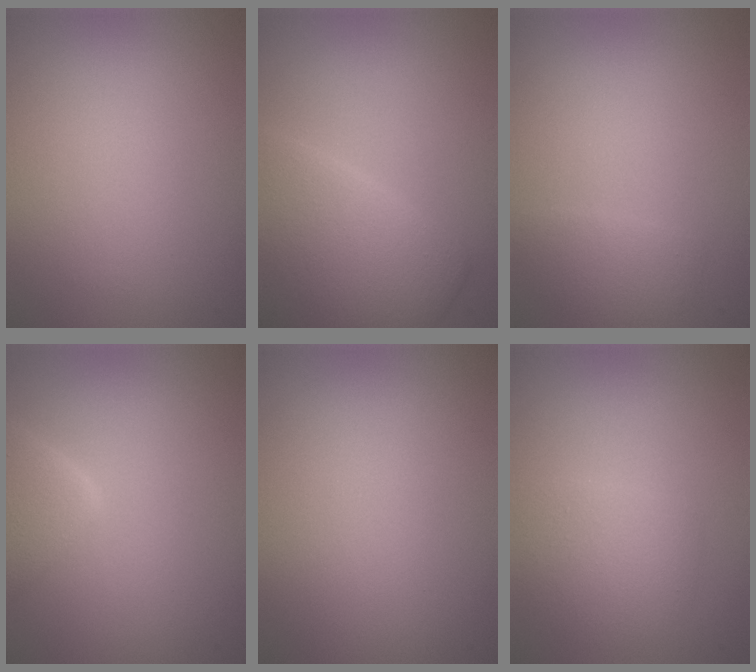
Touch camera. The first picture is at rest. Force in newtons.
{"total": 6.0, "press": 6.0, "slide": 0.3}
{"total": 1.5, "press": 1.5, "slide": 0.0}
{"total": 3.4, "press": 3.4, "slide": 0.4}
{"total": 0.0}
{"total": 2.3, "press": 2.3, "slide": 0.0}